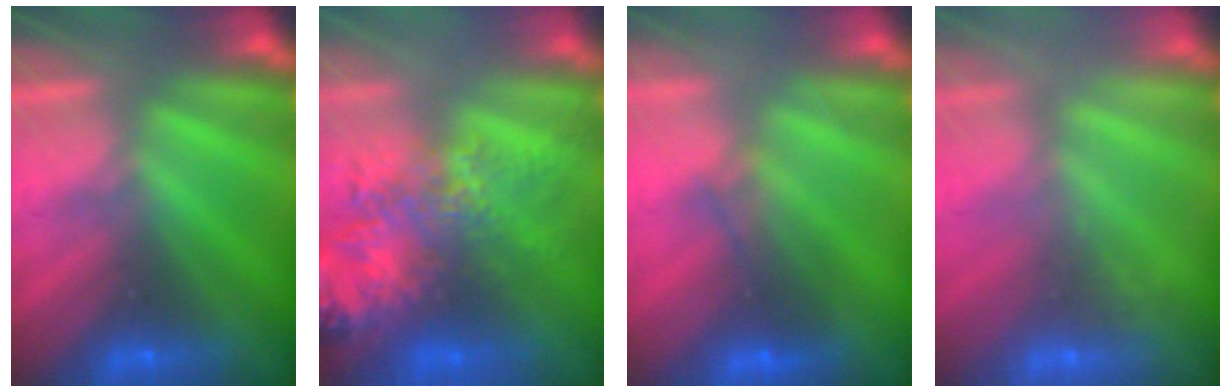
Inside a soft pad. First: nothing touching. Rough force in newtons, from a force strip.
{"total": 8.5}
{"total": 4.5}
{"total": 2.6}